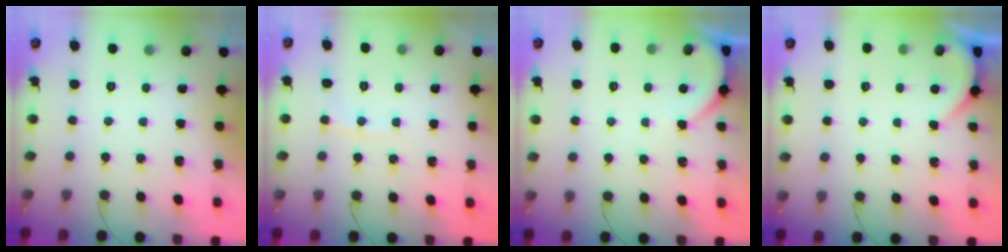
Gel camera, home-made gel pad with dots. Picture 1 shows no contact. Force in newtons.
{"total": 3.1, "press": 3.0, "slide": 0.3}
{"total": 3.3, "press": 3.3, "slide": 0.5}
{"total": 1.9, "press": 1.9, "slide": 0.3}